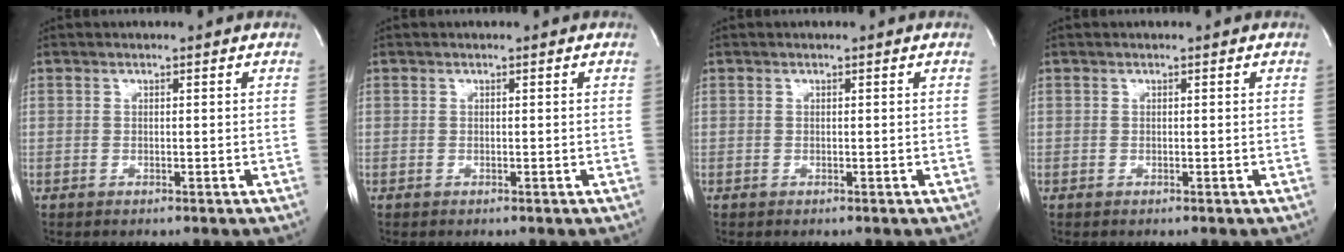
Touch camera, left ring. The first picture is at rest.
{"total": 0.0}
{"total": 0.0}
{"total": 0.0}